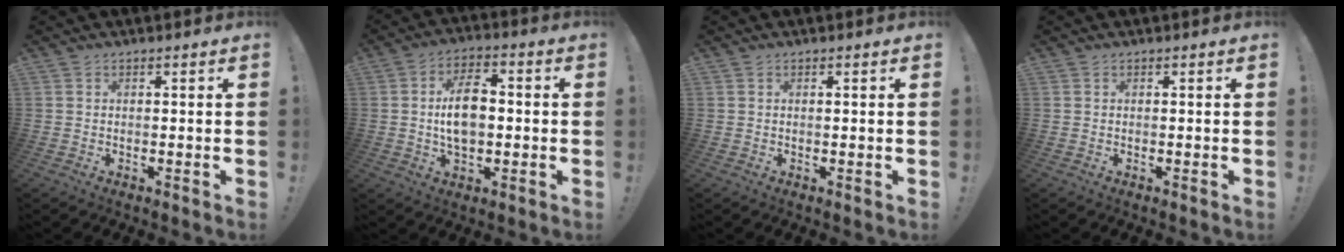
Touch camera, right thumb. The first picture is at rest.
{"total": 11.1, "force": [0.0, 6.6, 8.9], "torque": [-0.144, 0.004, 0.000]}
{"total": 0.6, "force": [0.3, -0.2, 0.5], "torque": [-0.004, -0.002, 0.002]}
{"total": 0.0}